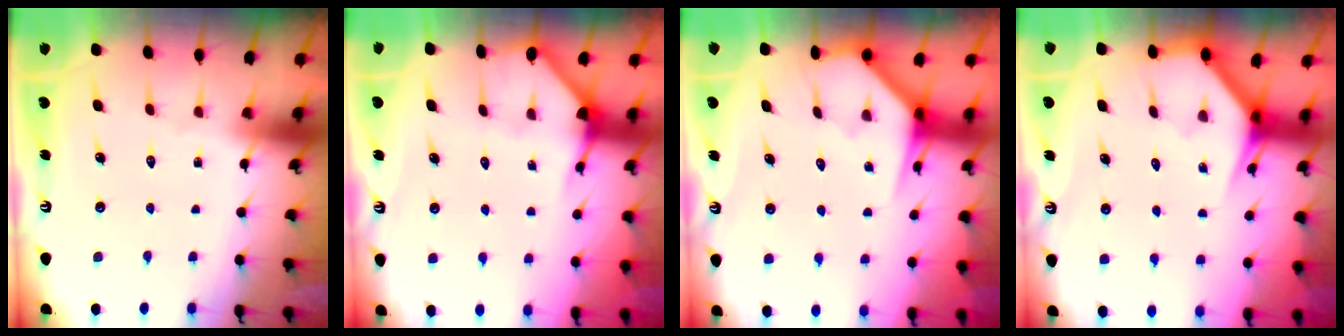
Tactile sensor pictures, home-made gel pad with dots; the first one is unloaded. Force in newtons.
{"total": 3.4, "press": 3.4, "slide": 0.2}
{"total": 4.2, "press": 4.2, "slide": 0.4}
{"total": 3.6, "press": 3.6, "slide": 0.3}